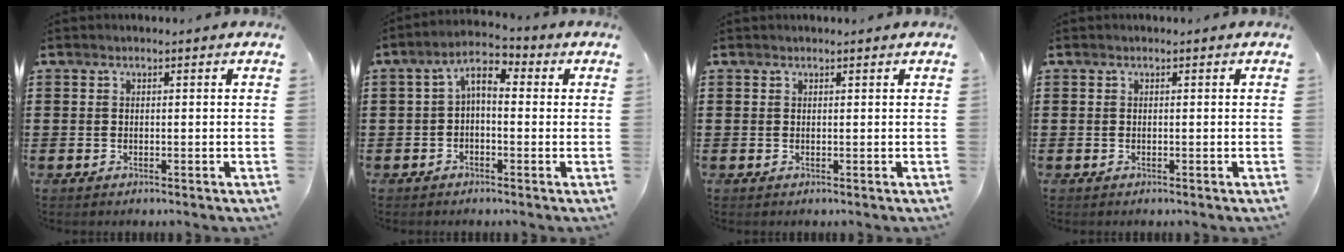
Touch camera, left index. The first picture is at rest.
{"total": 4.7, "force": [0.6, 2.2, 4.1], "torque": [-0.083, 0.007, 0.005]}
{"total": 0.0}
{"total": 0.0}